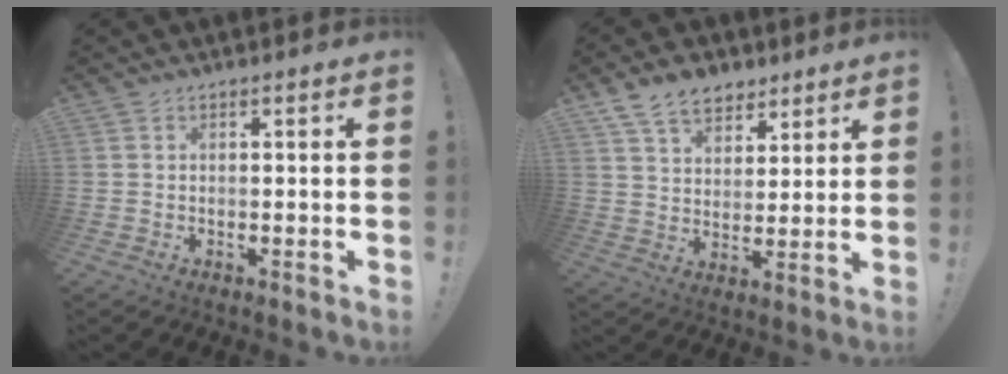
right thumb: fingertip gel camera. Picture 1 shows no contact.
{"total": 10.7, "force": [7.2, 6.7, 4.3], "torque": [-0.077, -0.033, 0.141]}